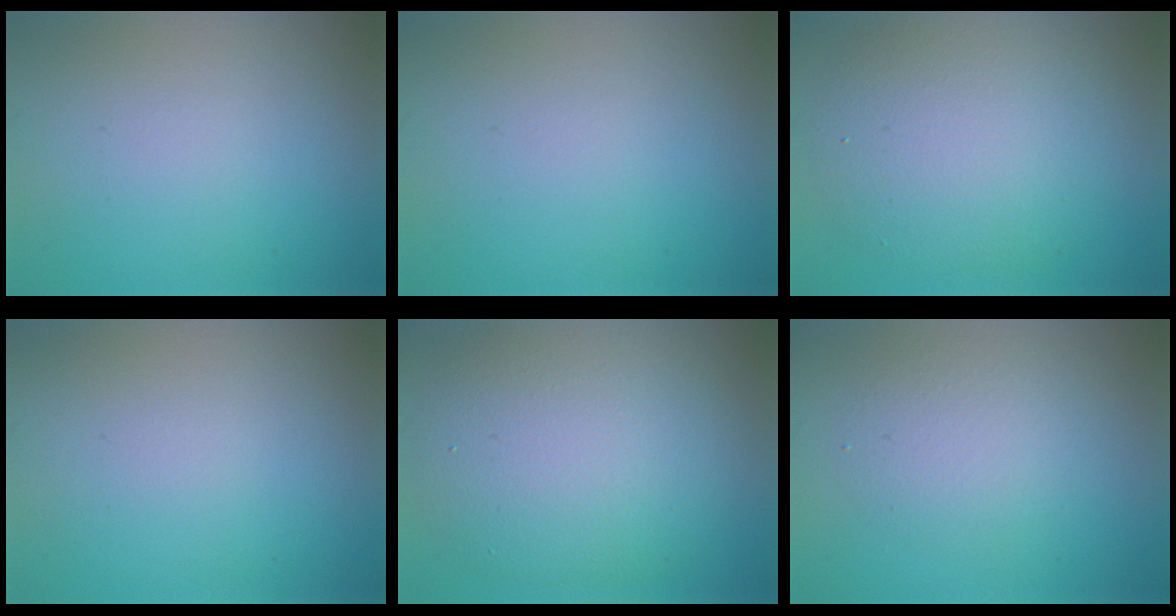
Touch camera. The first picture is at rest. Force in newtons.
{"total": 0.0}
{"total": 7.2, "press": 7.2, "slide": 0.3}
{"total": 0.0}
{"total": 9.1, "press": 9.1, "slide": 0.6}
{"total": 2.9, "press": 2.9, "slide": 0.2}